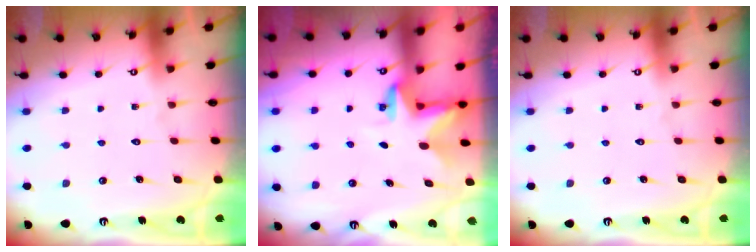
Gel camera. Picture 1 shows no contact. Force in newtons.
{"total": 2.9, "press": 2.9, "slide": 0.2}
{"total": 0.0}